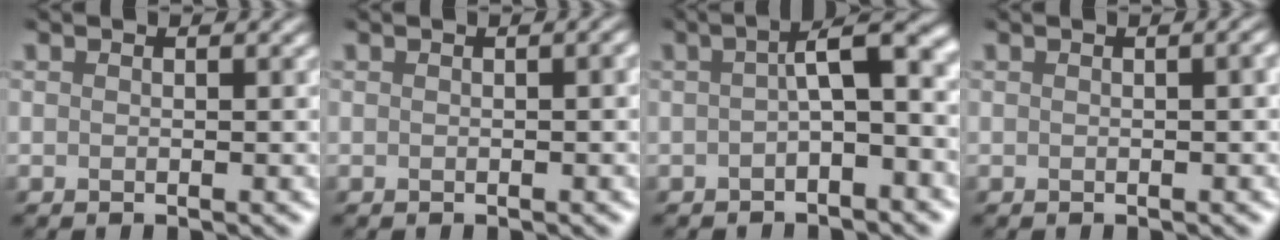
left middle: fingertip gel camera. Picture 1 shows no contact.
{"total": 1.7, "force": [-0.4, 0.9, 1.5], "torque": [-0.007, 0.012, -0.010]}
{"total": 4.3, "force": [-0.9, 1.1, 4.1], "torque": [-0.058, 0.017, -0.022]}
{"total": 2.1, "force": [-0.4, 1.0, 1.8], "torque": [-0.001, 0.013, -0.012]}